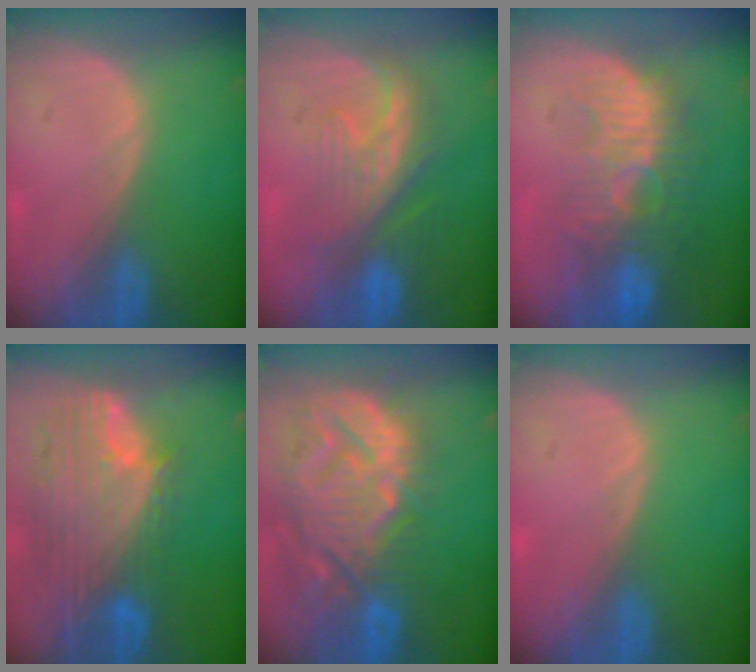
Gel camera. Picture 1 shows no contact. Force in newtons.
{"total": 8.2, "press": 7.9, "slide": 1.8}
{"total": 10.4, "press": 9.5, "slide": 4.3}
{"total": 12.0, "press": 10.1, "slide": 6.4}
{"total": 14.4, "press": 12.4, "slide": 7.4}
{"total": 0.0}